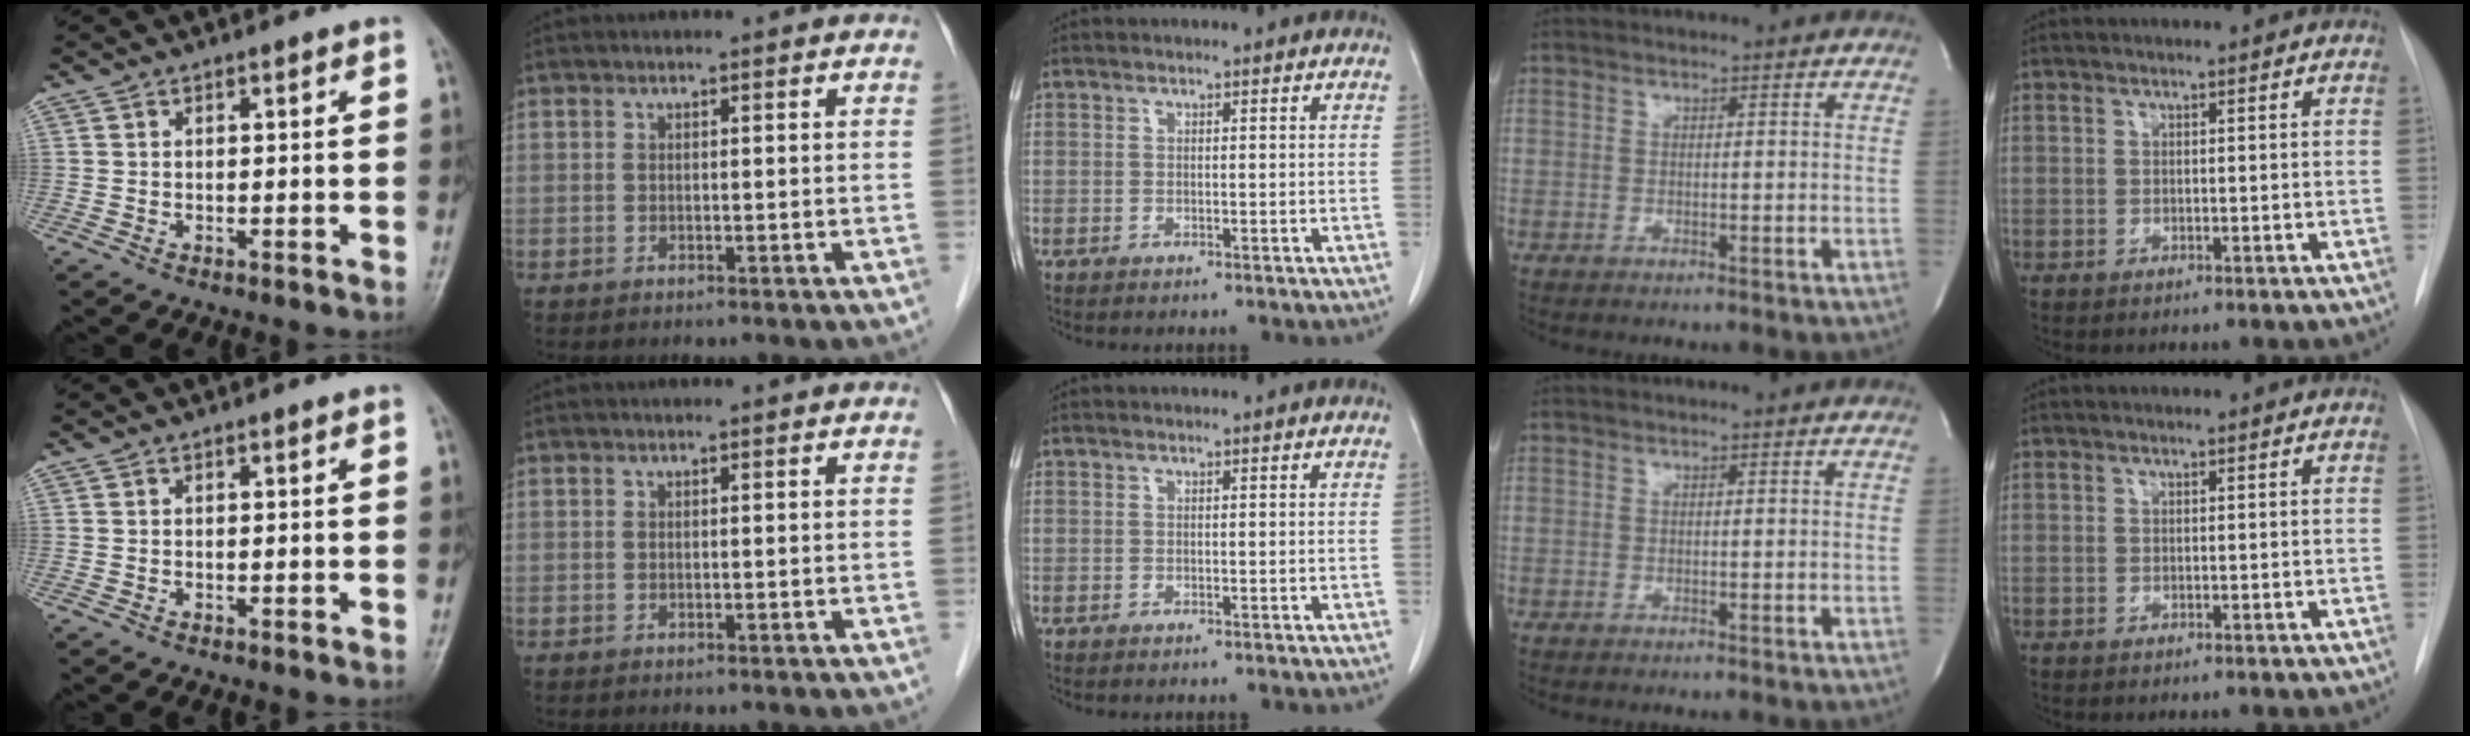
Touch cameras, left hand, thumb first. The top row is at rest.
{}